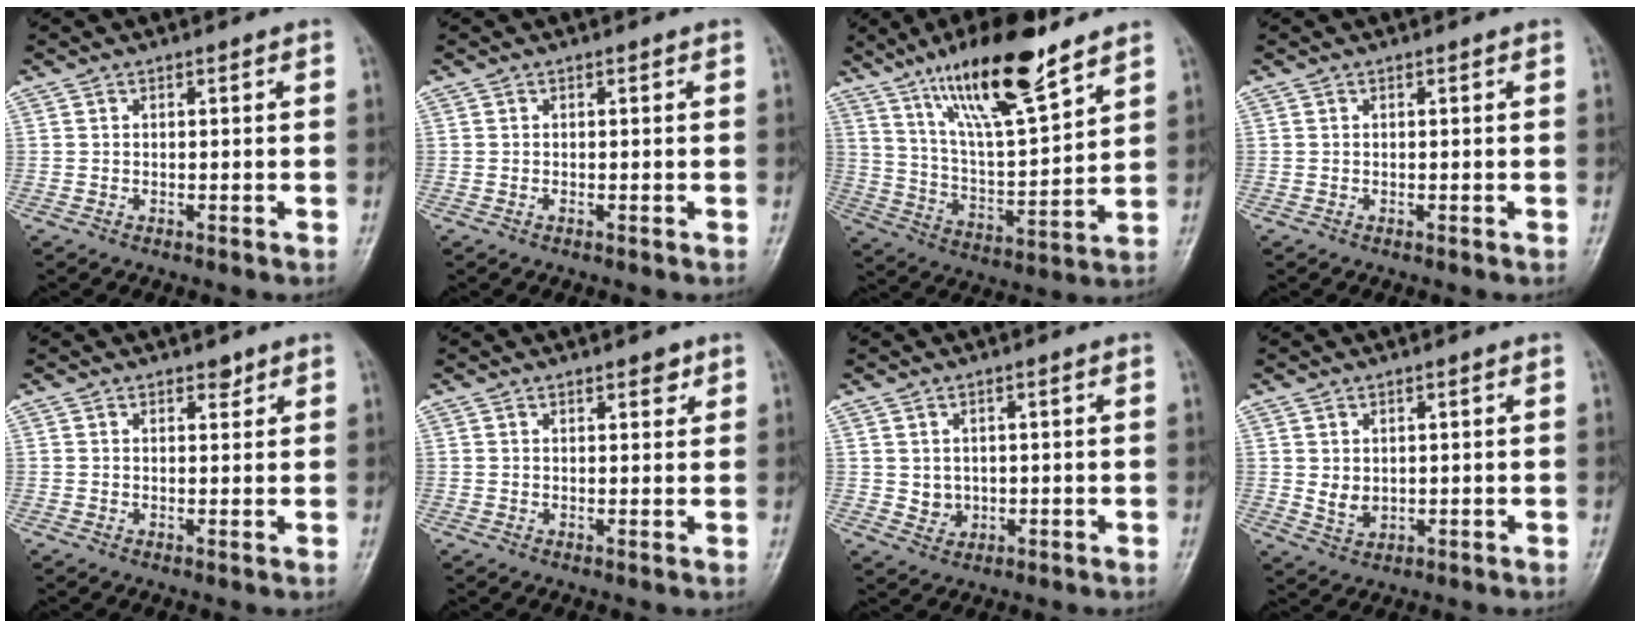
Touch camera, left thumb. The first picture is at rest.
{"total": 0.5, "force": [0.0, 0.2, 0.4], "torque": [-0.004, 0.000, 0.001]}
{"total": 18.4, "force": [12.4, 4.2, 12.9], "torque": [-0.203, -0.063, 0.228]}
{"total": 0.0}
{"total": 1.7, "force": [1.2, 0.9, 0.7], "torque": [0.002, -0.007, 0.016]}
{"total": 2.5, "force": [1.6, 1.2, 1.6], "torque": [-0.008, -0.007, 0.021]}
{"total": 2.9, "force": [0.3, 2.6, 1.2], "torque": [-0.009, -0.002, 0.012]}
{"total": 3.4, "force": [0.7, 2.5, 2.2], "torque": [-0.028, -0.011, 0.021]}